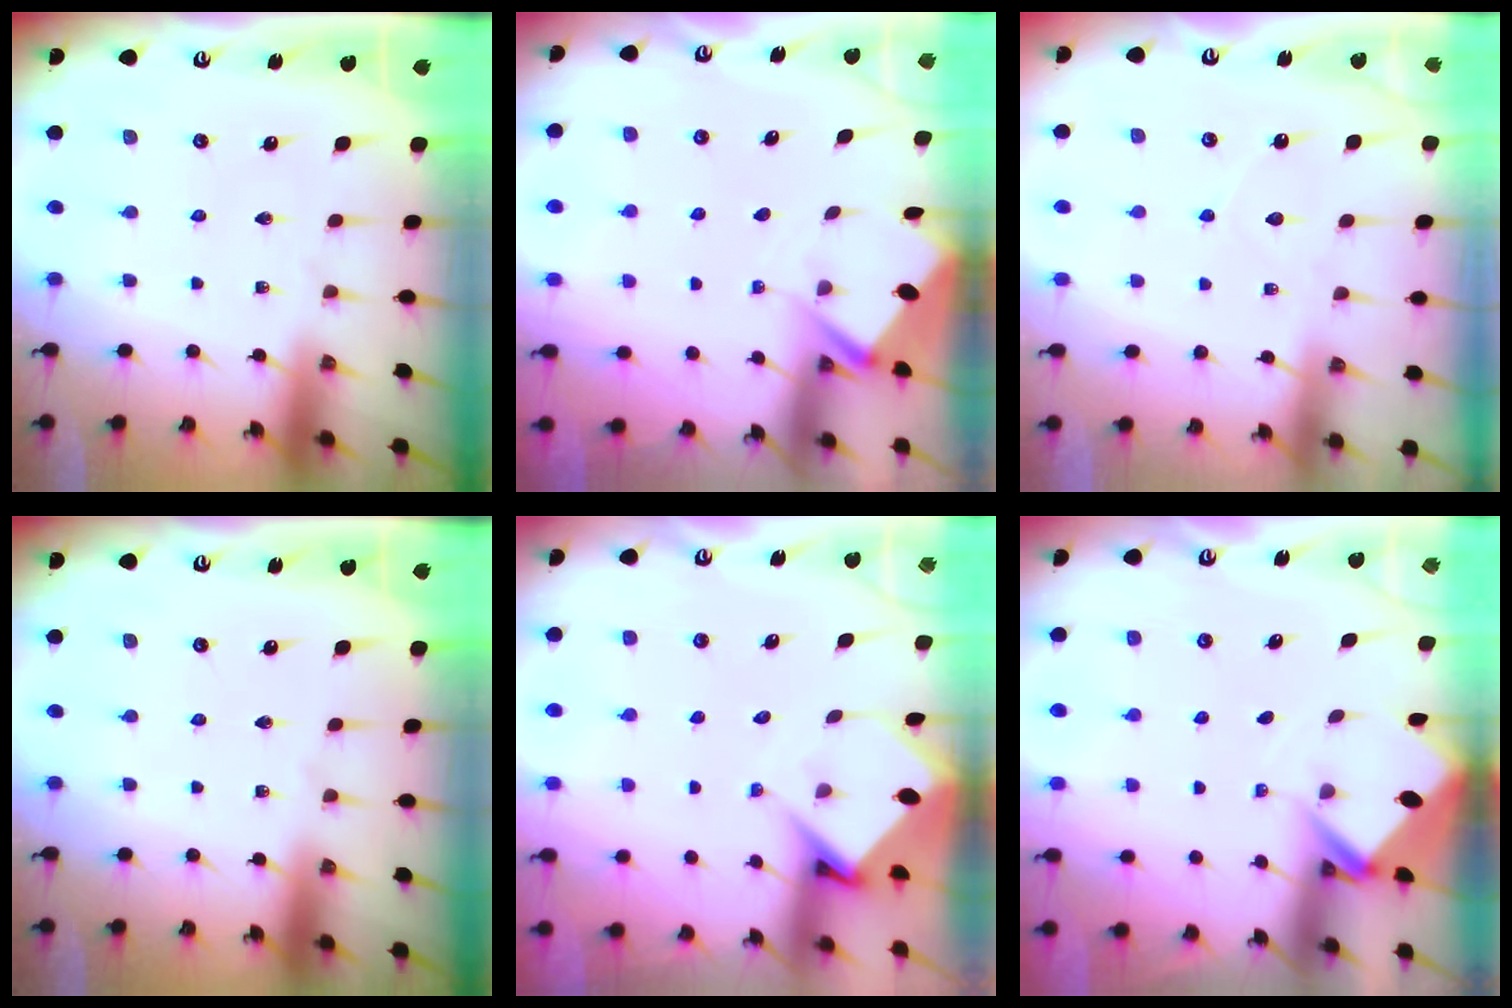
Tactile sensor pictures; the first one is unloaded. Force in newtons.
{"total": 2.9, "press": 2.9, "slide": 0.4}
{"total": 6.0, "press": 5.9, "slide": 0.7}
{"total": 0.0}
{"total": 5.8, "press": 5.7, "slide": 0.4}
{"total": 2.7, "press": 2.7, "slide": 0.1}